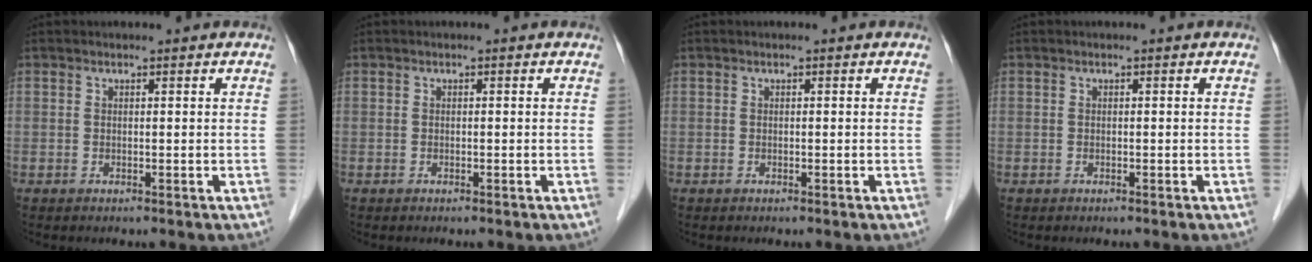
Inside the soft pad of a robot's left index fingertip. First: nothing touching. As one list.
[{"total": 0.0}, {"total": 0.0}, {"total": 0.0}]